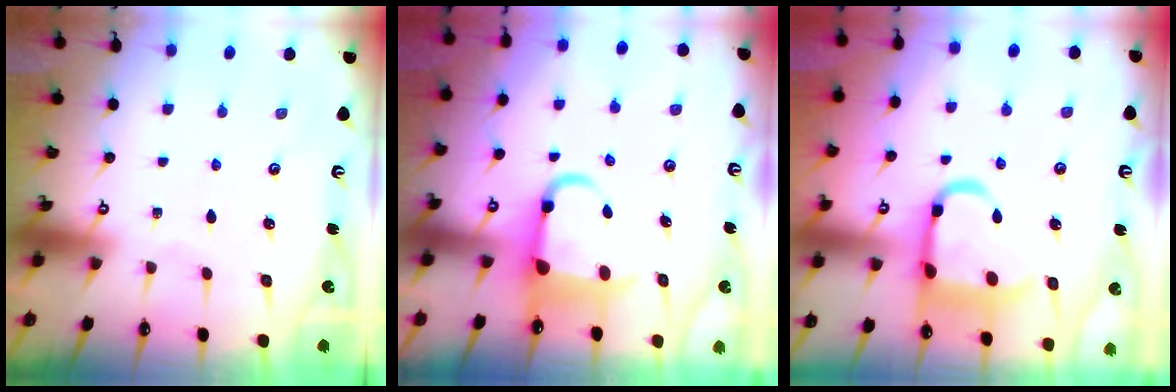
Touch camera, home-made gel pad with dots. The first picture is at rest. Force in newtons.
{"total": 7.0, "press": 6.7, "slide": 1.9}
{"total": 15.1, "press": 15.0, "slide": 1.8}